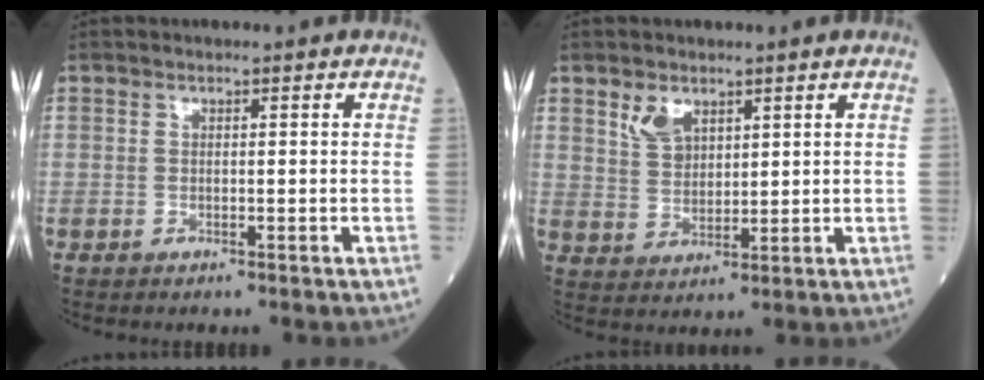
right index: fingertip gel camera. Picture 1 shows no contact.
{"total": 4.3, "force": [2.6, 2.5, 2.2], "torque": [-0.049, 0.003, 0.061]}